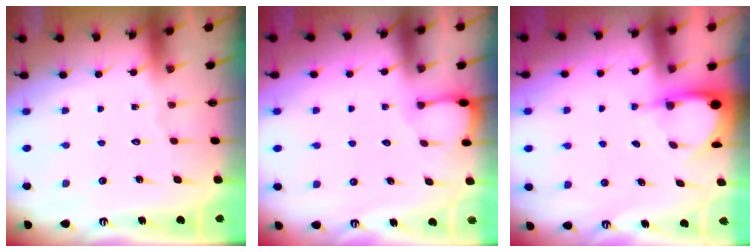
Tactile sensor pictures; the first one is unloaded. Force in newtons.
{"total": 2.3, "press": 2.3, "slide": 0.3}
{"total": 3.4, "press": 3.4, "slide": 0.3}